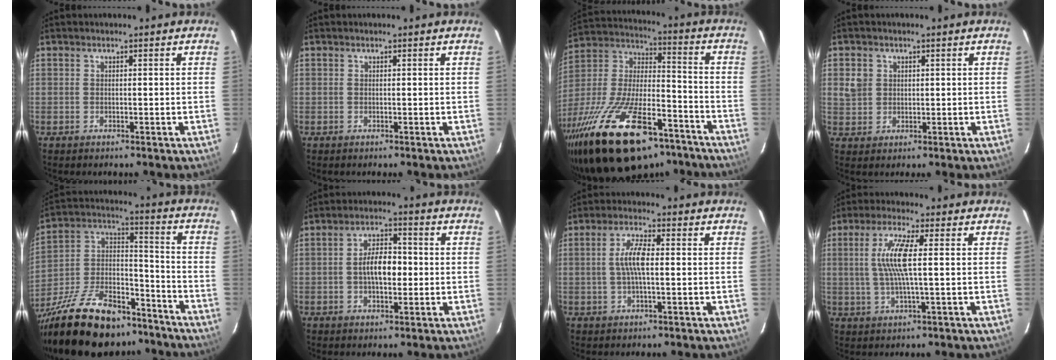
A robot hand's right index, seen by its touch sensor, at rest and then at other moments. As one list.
[{"total": 0.0}, {"total": 31.3, "force": [-20.4, 12.2, 20.3], "torque": [-0.393, -0.022, -0.321]}, {"total": 3.7, "force": [0.9, 3.4, 1.2], "torque": [-0.020, 0.010, 0.019]}, {"total": 26.1, "force": [-19.1, 11.7, 13.3], "torque": [-0.274, 0.022, -0.295]}, {"total": 6.8, "force": [-0.6, 3.3, 5.9], "torque": [-0.106, 0.012, -0.008]}, {"total": 5.5, "force": [0.0, 1.4, 5.3], "torque": [-0.103, 0.007, 0.001]}, {"total": 7.7, "force": [0.9, 1.2, 7.5], "torque": [-0.147, 0.004, 0.018]}]